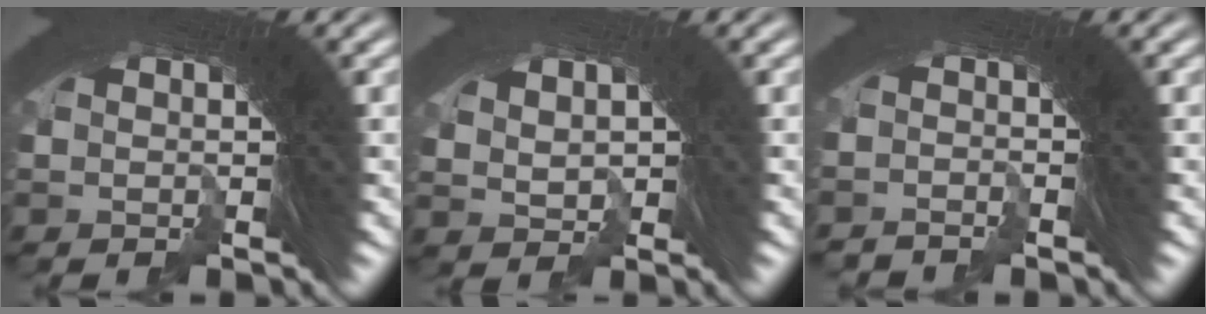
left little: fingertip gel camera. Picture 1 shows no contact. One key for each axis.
{"total": 2.7, "fx": -1.8, "fy": 2.0, "fz": -0.2, "tx": -0.024, "ty": -0.023, "tz": -0.017}
{"total": 2.7, "fx": -2.2, "fy": 0.0, "fz": -1.5, "tx": 0.015, "ty": -0.009, "tz": -0.037}